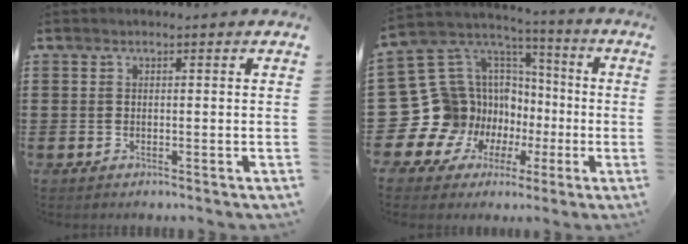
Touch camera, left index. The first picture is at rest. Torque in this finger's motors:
{"motor_torque": [1.17, 0.96, 0.33, 0.00]}